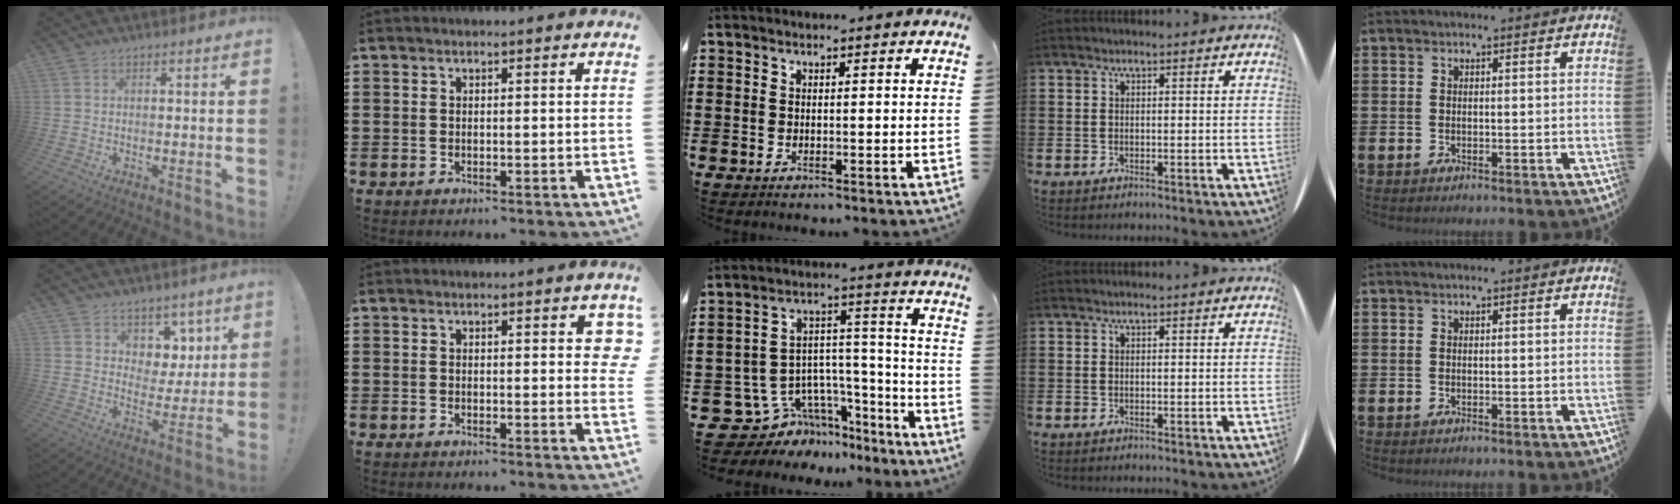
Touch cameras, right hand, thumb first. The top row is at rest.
{"thumb": {"total": 7.5, "force": [5.1, 5.4, 0.6], "torque": [-0.004, -0.050, 0.102]}, "index": {"total": 1.7, "force": [0.7, 0.7, 1.4], "torque": [-0.013, -0.002, 0.009]}, "middle": {"total": 7.9, "force": [-5.2, 5.7, 1.6], "torque": [-0.059, 0.000, -0.092]}}